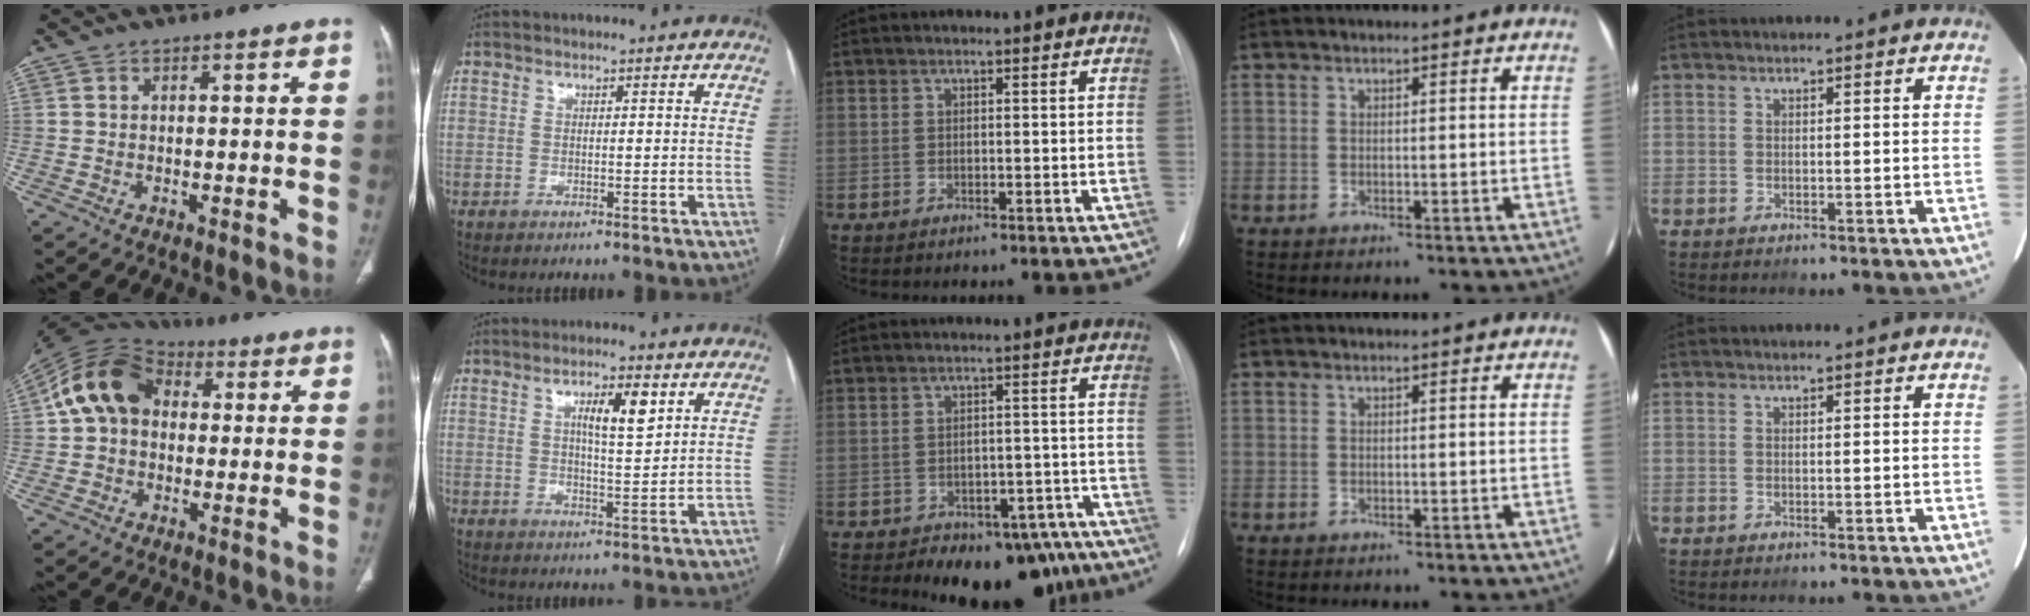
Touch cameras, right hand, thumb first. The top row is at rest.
{"thumb": {"total": 13.7, "force": [1.9, 10.6, 8.5], "torque": [-0.145, 0.033, 0.021]}, "index": {"total": 6.1, "force": [2.5, 1.2, 5.4], "torque": [-0.093, 0.003, 0.042]}, "middle": {"total": 12.5, "force": [-9.9, 6.4, 4.1], "torque": [-0.023, 0.028, -0.118]}}